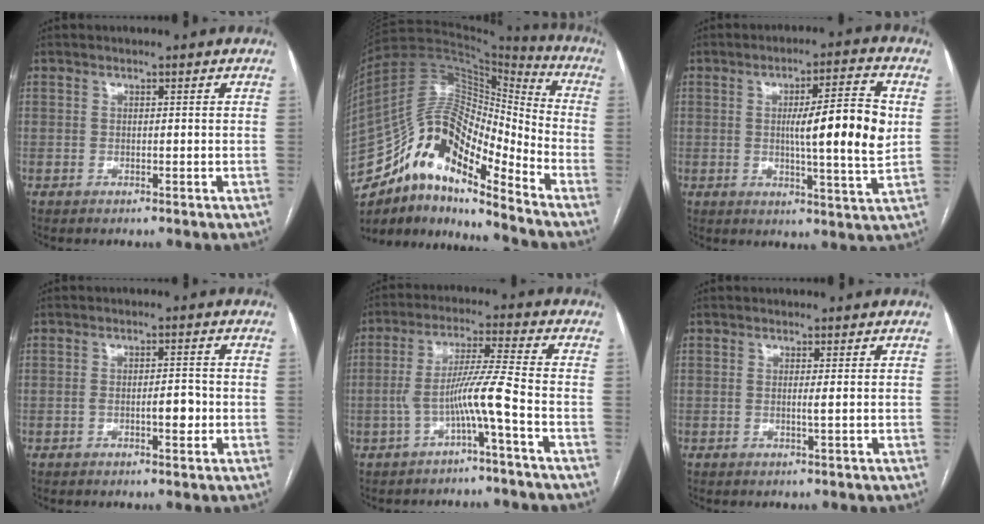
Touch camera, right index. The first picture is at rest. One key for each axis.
{"total": 17.8, "fx": -12.5, "fy": 5.4, "fz": 11.5, "tx": -0.206, "ty": 0.054, "tz": -0.217}
{"total": 11.9, "fx": 1.0, "fy": 0.6, "fz": 11.8, "tx": -0.173, "ty": 0.001, "tz": 0.012}
{"total": 3.1, "fx": -0.9, "fy": 0.9, "fz": 2.9, "tx": -0.046, "ty": 0.003, "tz": -0.013}
{"total": 6.9, "fx": -2.8, "fy": -1.3, "fz": 6.2, "tx": -0.120, "ty": 0.017, "tz": -0.052}
{"total": 0.9, "fx": 0.0, "fy": -0.3, "fz": 0.8, "tx": -0.013, "ty": -0.001, "tz": -0.002}